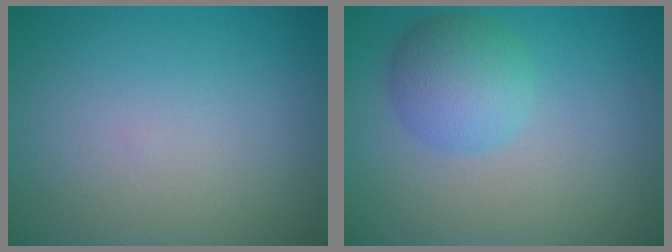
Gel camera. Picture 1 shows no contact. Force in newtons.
{"total": 4.0, "press": 4.0, "slide": 0.1}